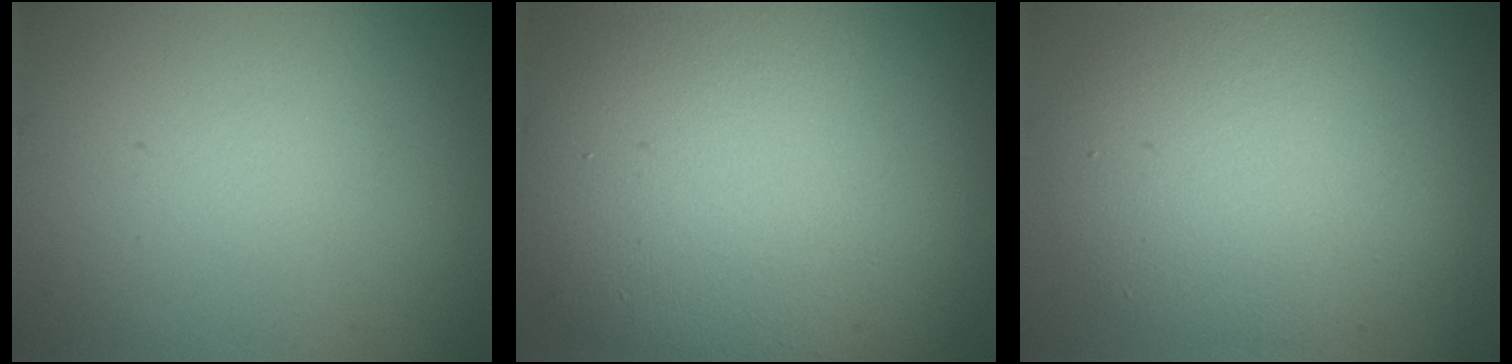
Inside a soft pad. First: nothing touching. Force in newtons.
{"total": 15.4, "press": 15.4, "slide": 0.8}
{"total": 7.4, "press": 7.4, "slide": 0.2}